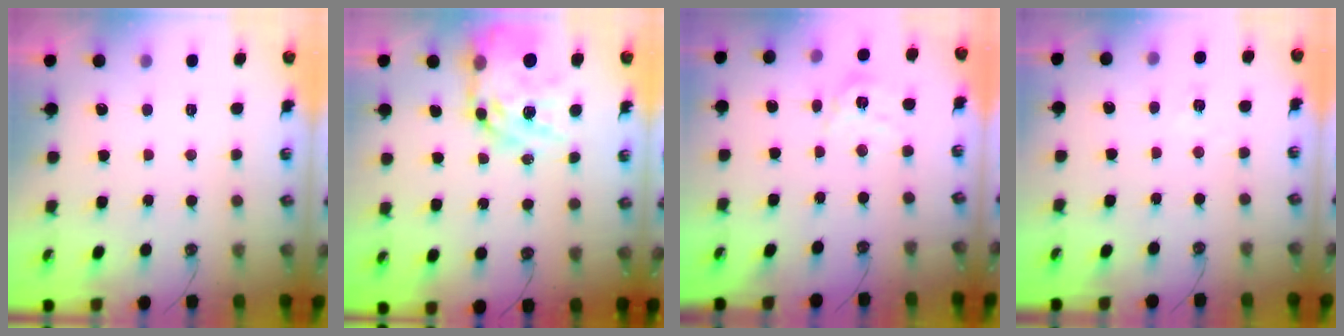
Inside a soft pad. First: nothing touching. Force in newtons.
{"total": 17.1, "press": 17.0, "slide": 1.5}
{"total": 7.8, "press": 7.7, "slide": 0.7}
{"total": 2.6, "press": 2.6, "slide": 0.2}